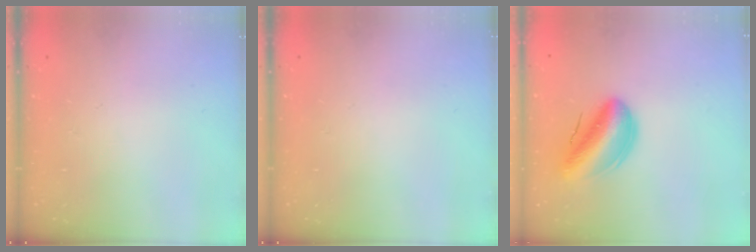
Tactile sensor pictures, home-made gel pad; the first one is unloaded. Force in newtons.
{"total": 0.0}
{"total": 14.9, "press": 14.4, "slide": 3.9}